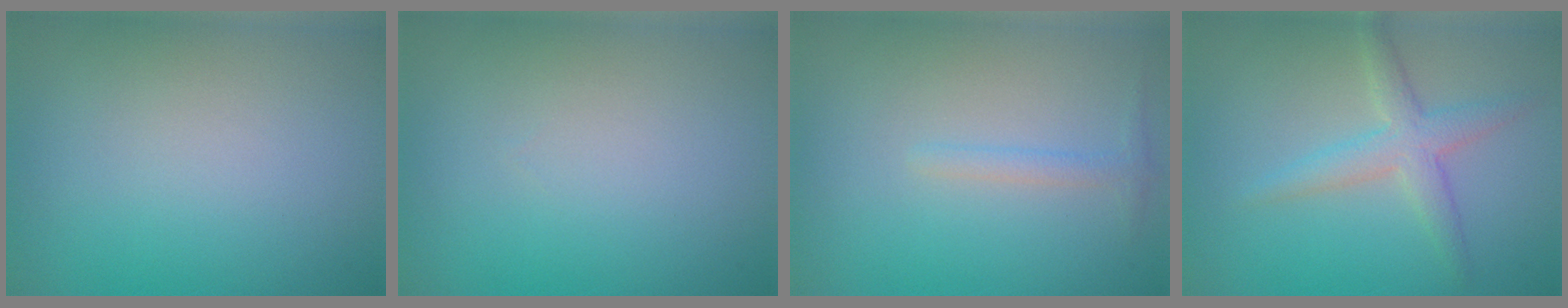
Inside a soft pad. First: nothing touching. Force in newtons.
{"total": 0.0}
{"total": 1.1, "press": 1.1, "slide": 0.0}
{"total": 2.9, "press": 2.9, "slide": 0.1}